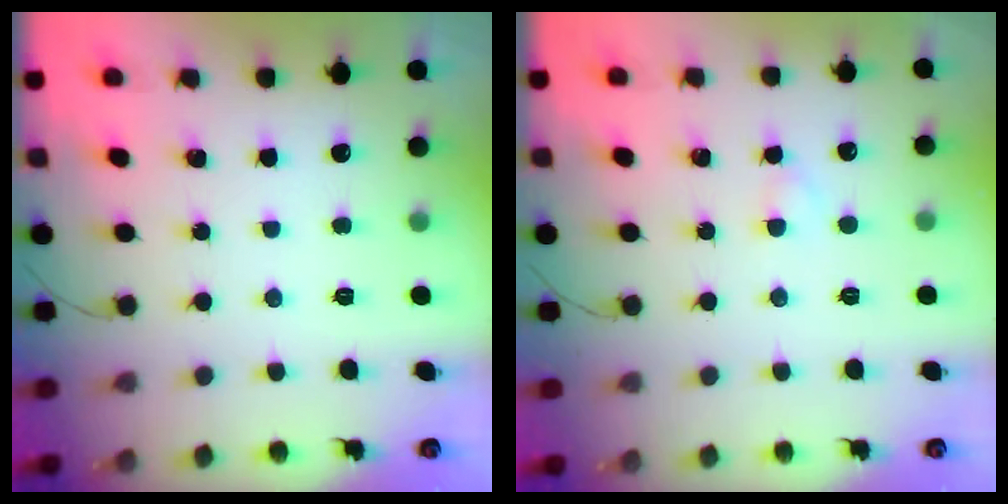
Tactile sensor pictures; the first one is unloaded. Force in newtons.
{"total": 1.8, "press": 1.6, "slide": 0.8}